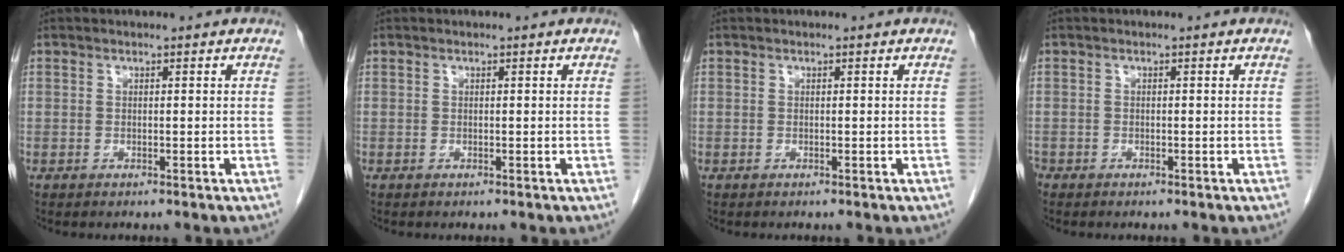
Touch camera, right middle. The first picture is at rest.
{"total": 0.0}
{"total": 0.0}
{"total": 0.9, "force": [-0.8, 0.5, 0.1], "torque": [-0.008, 0.000, -0.016]}